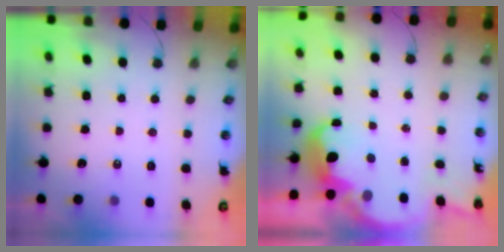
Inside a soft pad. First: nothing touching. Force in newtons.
{"total": 6.9, "press": 6.8, "slide": 0.7}